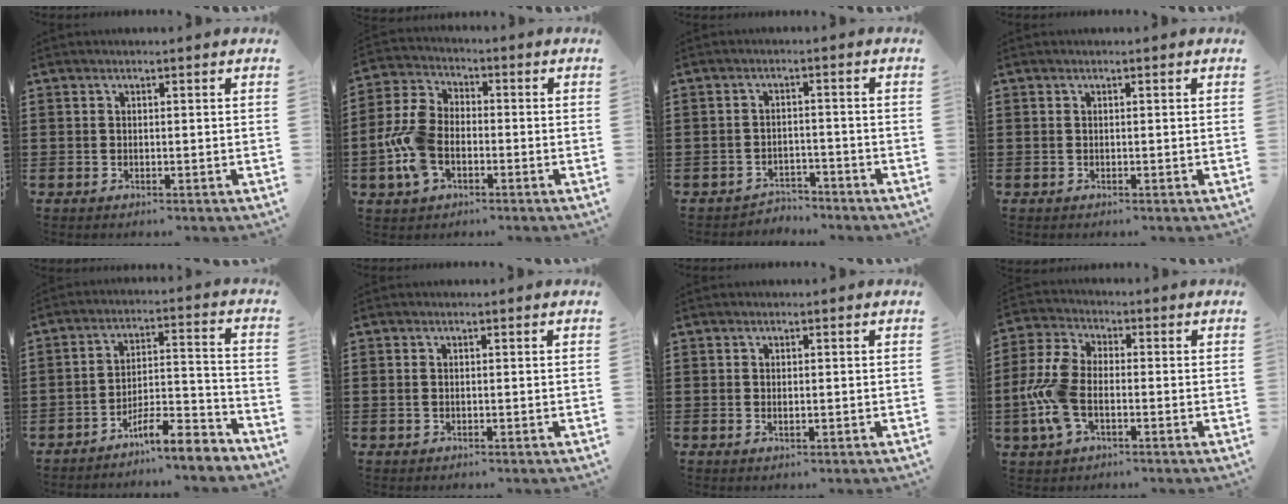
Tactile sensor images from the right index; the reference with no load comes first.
{"total": 8.3, "force": [-2.1, 5.2, 6.2], "torque": [-0.166, -0.001, -0.048]}
{"total": 2.9, "force": [-2.9, 0.5, 0.0], "torque": [-0.008, 0.000, -0.062]}
{"total": 0.0}
{"total": 8.3, "force": [-7.1, 1.4, 4.0], "torque": [-0.056, 0.017, -0.130]}
{"total": 0.8, "force": [-0.1, 0.4, 0.7], "torque": [-0.015, 0.002, -0.002]}
{"total": 0.8, "force": [0.0, 0.3, 0.7], "torque": [-0.014, 0.000, 0.000]}
{"total": 8.5, "force": [-1.7, 4.8, 6.9], "torque": [-0.177, -0.005, -0.037]}